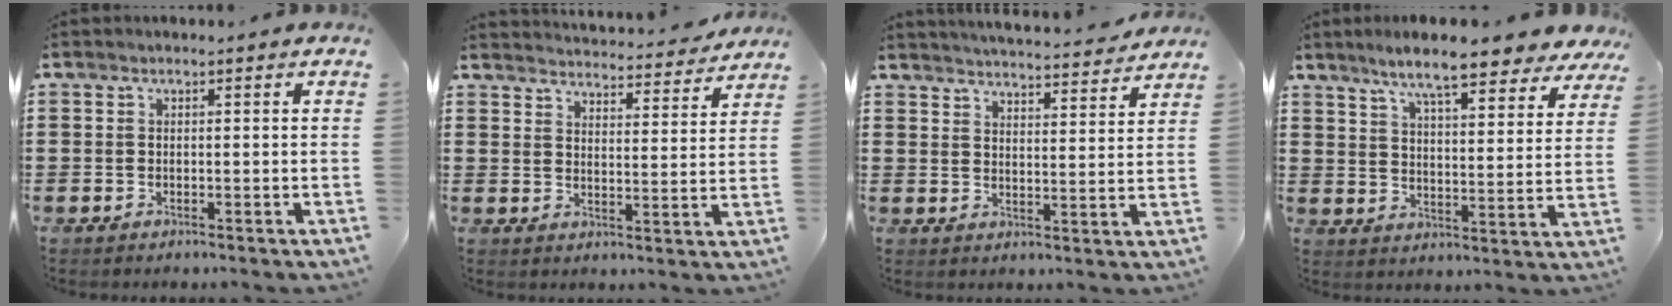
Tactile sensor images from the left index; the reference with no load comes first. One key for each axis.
{"total": 4.0, "fx": 4.0, "fy": -0.2, "fz": 0.1, "tx": -0.013, "ty": -0.033, "tz": 0.065}
{"total": 4.5, "fx": 4.4, "fy": -0.5, "fz": 0.2, "tx": -0.015, "ty": -0.034, "tz": 0.075}
{"total": 9.1, "fx": 7.7, "fy": 0.5, "fz": 4.8, "tx": -0.109, "ty": -0.031, "tz": 0.131}